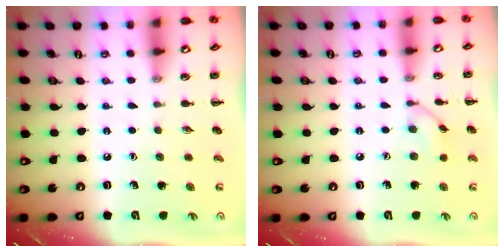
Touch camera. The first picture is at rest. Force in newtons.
{"total": 6.8, "press": 6.7, "slide": 1.2}